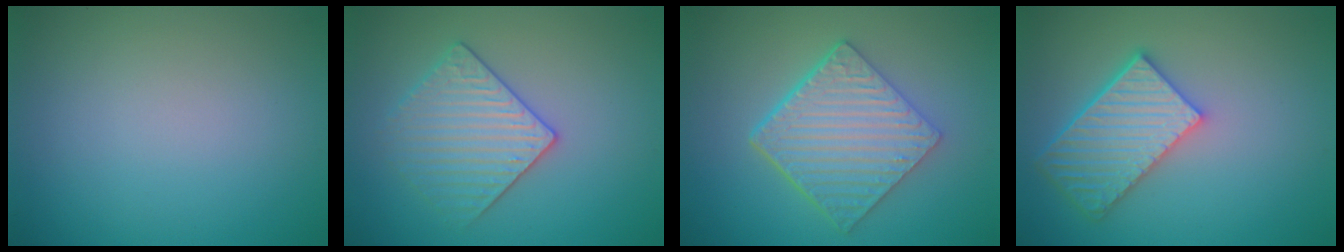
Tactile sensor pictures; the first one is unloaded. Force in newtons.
{"total": 3.3, "press": 3.3, "slide": 0.2}
{"total": 6.4, "press": 4.6, "slide": 4.5}
{"total": 5.5, "press": 4.6, "slide": 3.0}